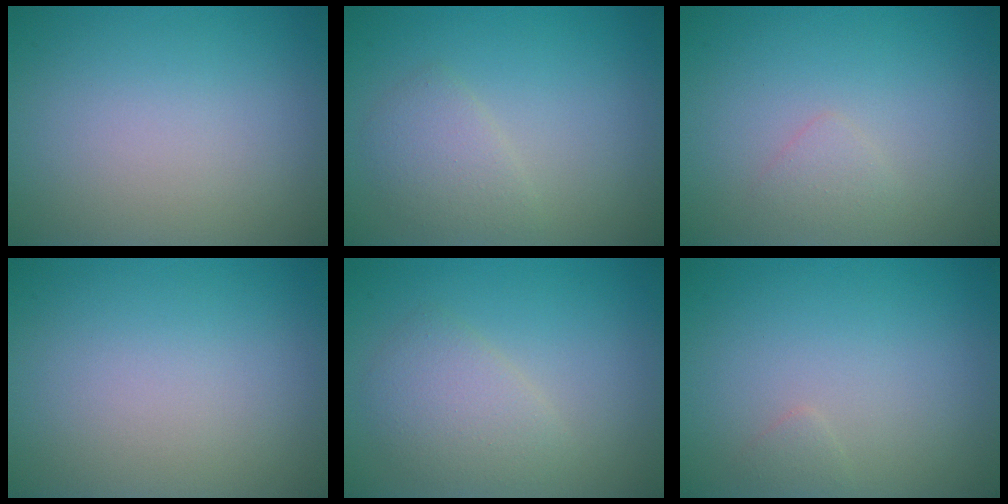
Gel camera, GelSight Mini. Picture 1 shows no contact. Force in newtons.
{"total": 2.2, "press": 2.2, "slide": 0.0}
{"total": 1.1, "press": 1.1, "slide": 0.1}
{"total": 0.0}
{"total": 2.9, "press": 2.9, "slide": 0.1}
{"total": 0.6, "press": 0.6, "slide": 0.0}